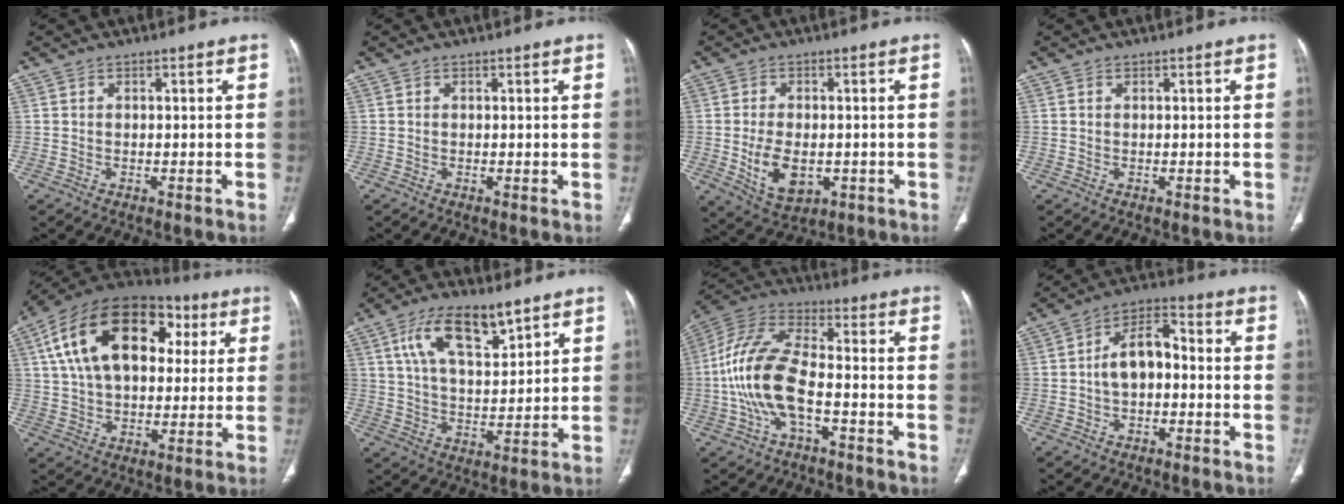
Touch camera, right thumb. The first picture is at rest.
{"total": 0.0}
{"total": 8.4, "force": [-1.6, 5.2, 6.5], "torque": [-0.105, -0.005, -0.013]}
{"total": 0.0}
{"total": 24.8, "force": [7.8, 15.3, 17.9], "torque": [-0.293, 0.032, 0.121]}
{"total": 12.8, "force": [7.0, 5.5, 9.2], "torque": [-0.142, -0.024, 0.130]}
{"total": 14.2, "force": [-3.2, 6.4, 12.2], "torque": [-0.263, 0.038, -0.065]}
{"total": 8.6, "force": [-0.7, 5.2, 6.8], "torque": [-0.104, 0.035, -0.024]}